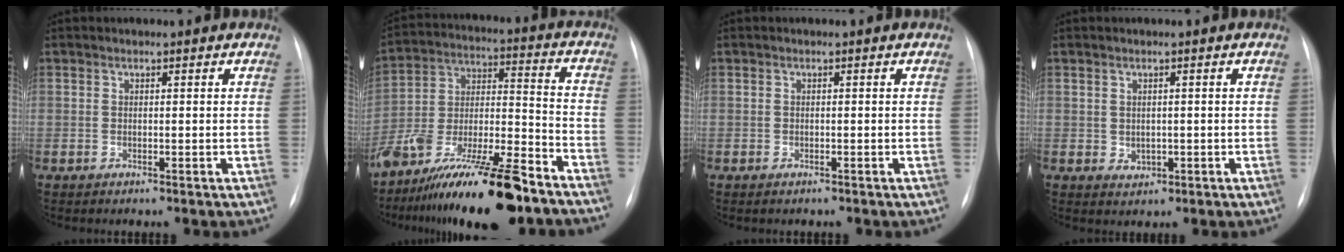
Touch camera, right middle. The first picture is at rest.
{"total": 22.1, "force": [-16.5, 3.4, 14.3], "torque": [-0.234, -0.009, -0.287]}
{"total": 0.6, "force": [-0.5, 0.3, 0.3], "torque": [-0.009, -0.003, -0.004]}
{"total": 1.8, "force": [-0.1, 1.5, 0.9], "torque": [-0.015, -0.001, 0.007]}